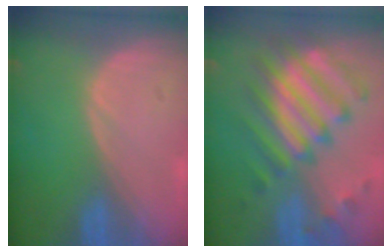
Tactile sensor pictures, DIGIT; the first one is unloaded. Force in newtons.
{"total": 10.5, "press": 10.1, "slide": 2.8}